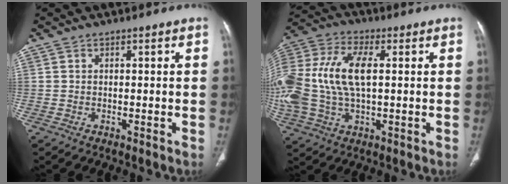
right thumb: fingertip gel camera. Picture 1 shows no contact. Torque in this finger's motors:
{"motor_torque": [2.51, 2.50, 1.92, 0.04, 0.73]}